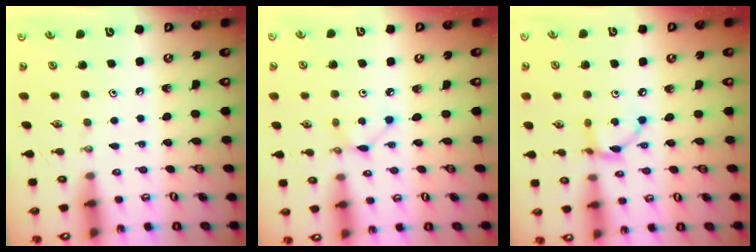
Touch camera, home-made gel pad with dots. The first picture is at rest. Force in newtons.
{"total": 2.4, "press": 2.4, "slide": 0.1}
{"total": 7.1, "press": 7.1, "slide": 0.3}